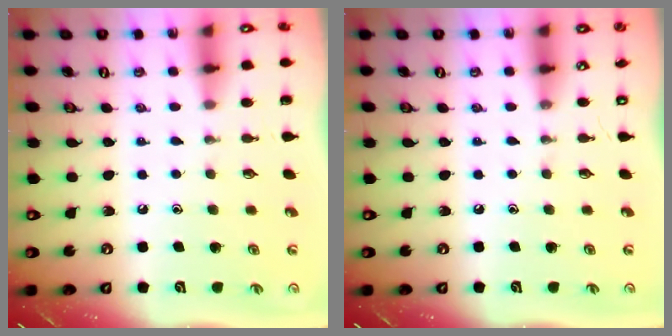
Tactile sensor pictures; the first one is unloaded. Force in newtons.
{"total": 0.0}